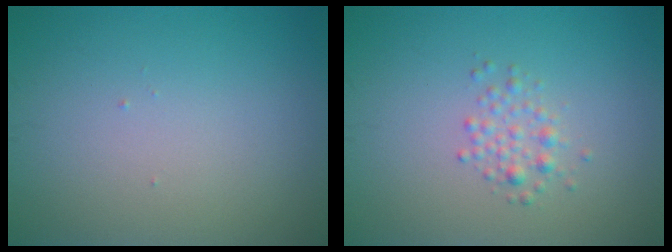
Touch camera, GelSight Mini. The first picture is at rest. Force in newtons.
{"total": 1.6, "press": 1.6, "slide": 0.0}